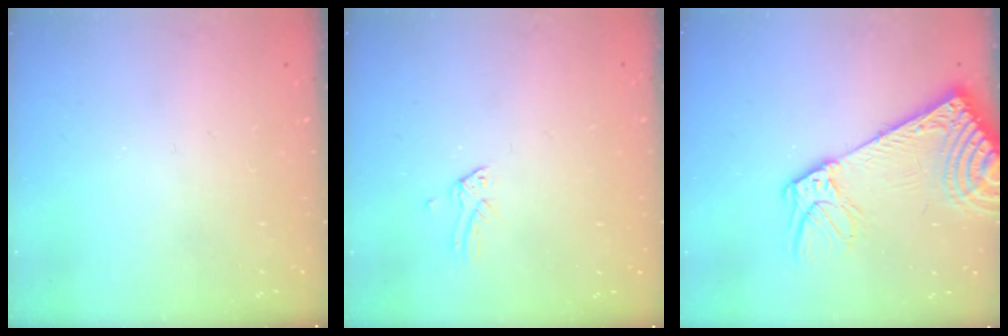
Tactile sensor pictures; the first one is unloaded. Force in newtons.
{"total": 0.0}
{"total": 17.2, "press": 16.7, "slide": 3.8}